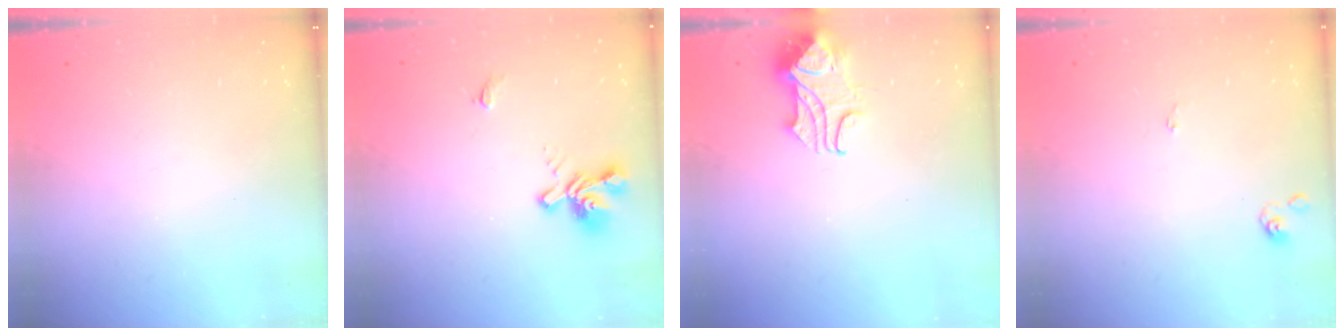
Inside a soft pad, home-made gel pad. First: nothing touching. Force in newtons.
{"total": 1.8, "press": 1.4, "slide": 1.2}
{"total": 2.2, "press": 2.0, "slide": 0.8}
{"total": 0.0}